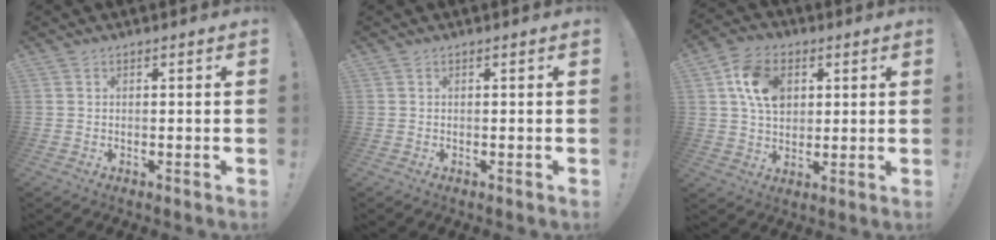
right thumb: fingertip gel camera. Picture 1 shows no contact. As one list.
[{"total": 0.0}, {"total": 12.8, "force": [3.9, 9.3, 7.8], "torque": [-0.125, 0.003, 0.076]}]